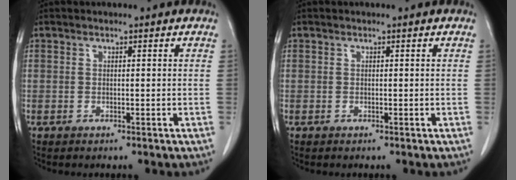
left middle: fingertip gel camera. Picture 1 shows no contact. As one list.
[{"total": 0.0}]